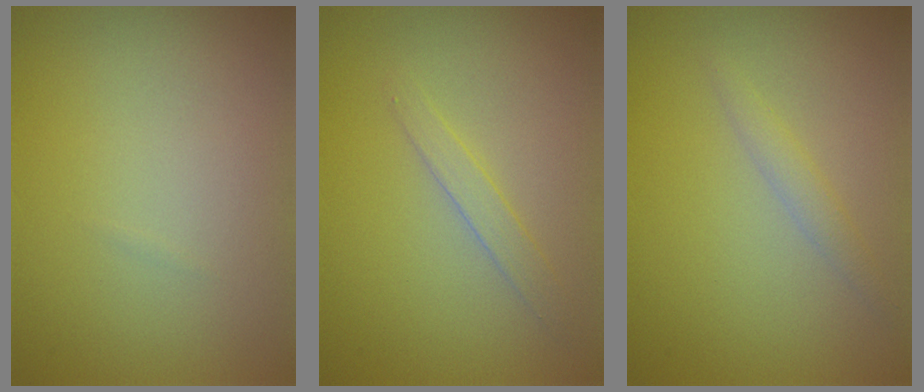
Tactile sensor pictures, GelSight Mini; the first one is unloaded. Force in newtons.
{"total": 1.4, "press": 1.4, "slide": 0.0}
{"total": 2.0, "press": 2.0, "slide": 0.2}